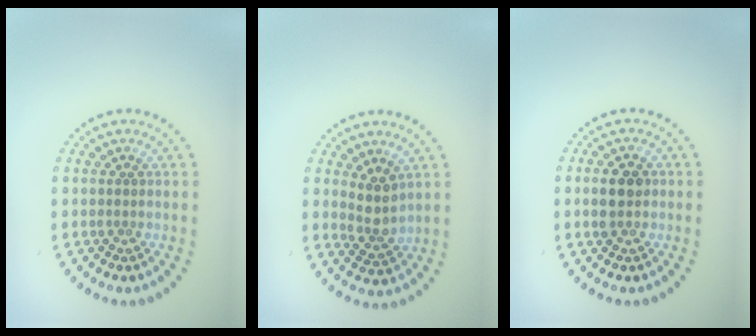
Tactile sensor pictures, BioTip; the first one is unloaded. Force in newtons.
{"total": 2.6, "press": 2.1, "slide": 1.5}
{"total": 2.7, "press": 2.7, "slide": 0.2}